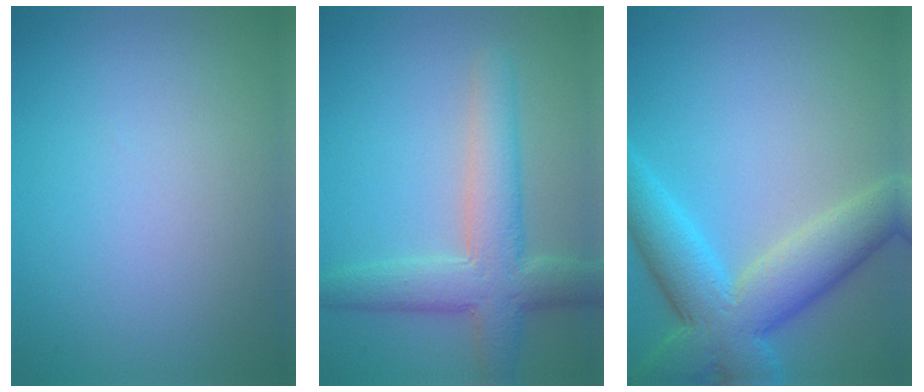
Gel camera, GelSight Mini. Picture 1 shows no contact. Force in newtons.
{"total": 5.8, "press": 5.8, "slide": 0.1}
{"total": 8.6, "press": 8.5, "slide": 0.5}